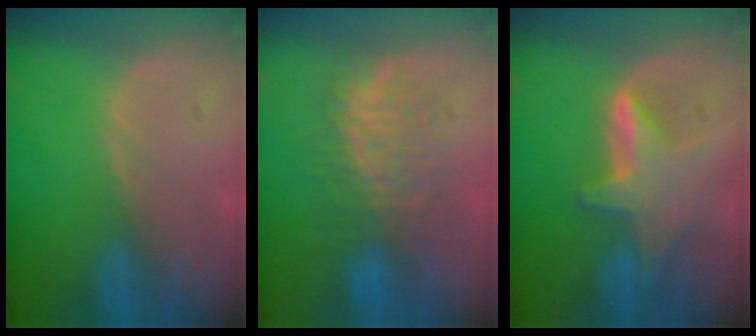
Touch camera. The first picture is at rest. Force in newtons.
{"total": 7.7, "press": 7.7, "slide": 0.3}
{"total": 6.5, "press": 6.4, "slide": 1.4}